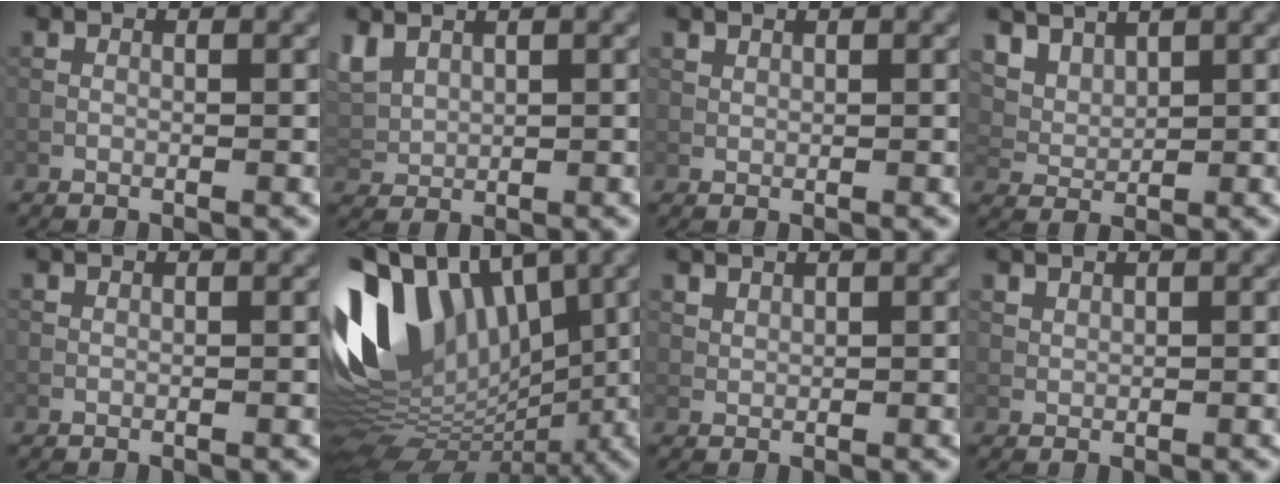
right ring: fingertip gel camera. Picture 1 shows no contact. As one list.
[{"total": 3.5, "force": [2.0, 2.0, 1.9], "torque": [-0.053, 0.007, 0.046]}, {"total": 0.7, "force": [0.6, 0.1, 0.1], "torque": [-0.004, 0.000, 0.016]}, {"total": 5.0, "force": [3.4, 3.0, 2.1], "torque": [-0.071, -0.003, 0.083]}, {"total": 0.0}, {"total": 16.1, "force": [3.4, 10.1, 12.0], "torque": [-0.248, 0.034, 0.046]}, {"total": 1.3, "force": [1.2, 0.5, 0.3], "torque": [-0.011, -0.003, 0.035]}, {"total": 1.0, "force": [0.9, 0.3, 0.2], "torque": [-0.006, 0.000, 0.024]}]